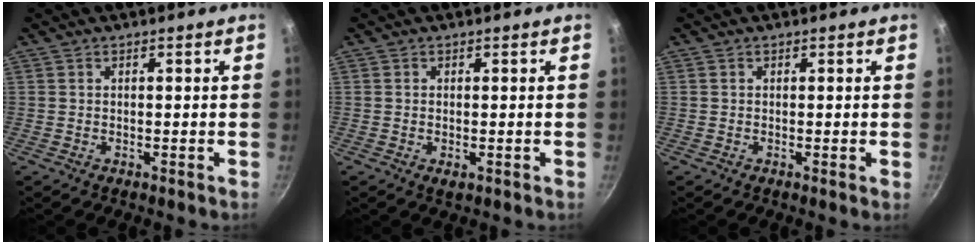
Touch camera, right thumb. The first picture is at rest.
{"total": 1.4, "force": [-0.4, 0.6, 1.2], "torque": [-0.023, -0.003, -0.006]}
{"total": 0.7, "force": [0.0, 0.1, 0.7], "torque": [-0.014, -0.004, -0.002]}